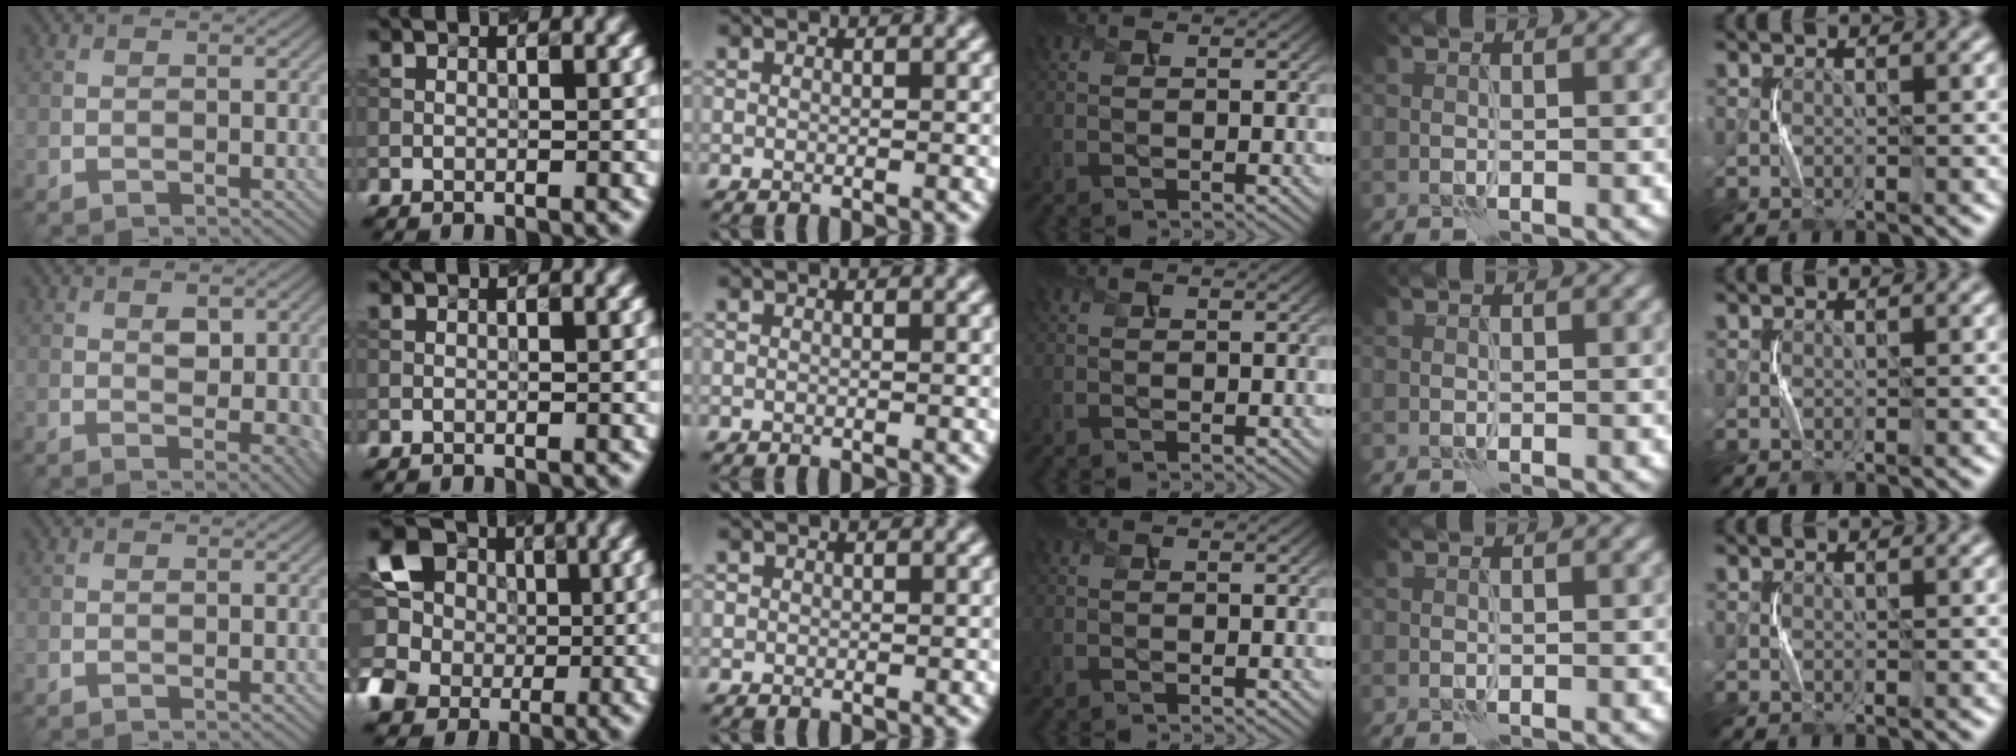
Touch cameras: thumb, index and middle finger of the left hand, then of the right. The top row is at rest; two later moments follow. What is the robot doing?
{"motion": "squeeze", "object": "stress ball aka squeeze ball"}